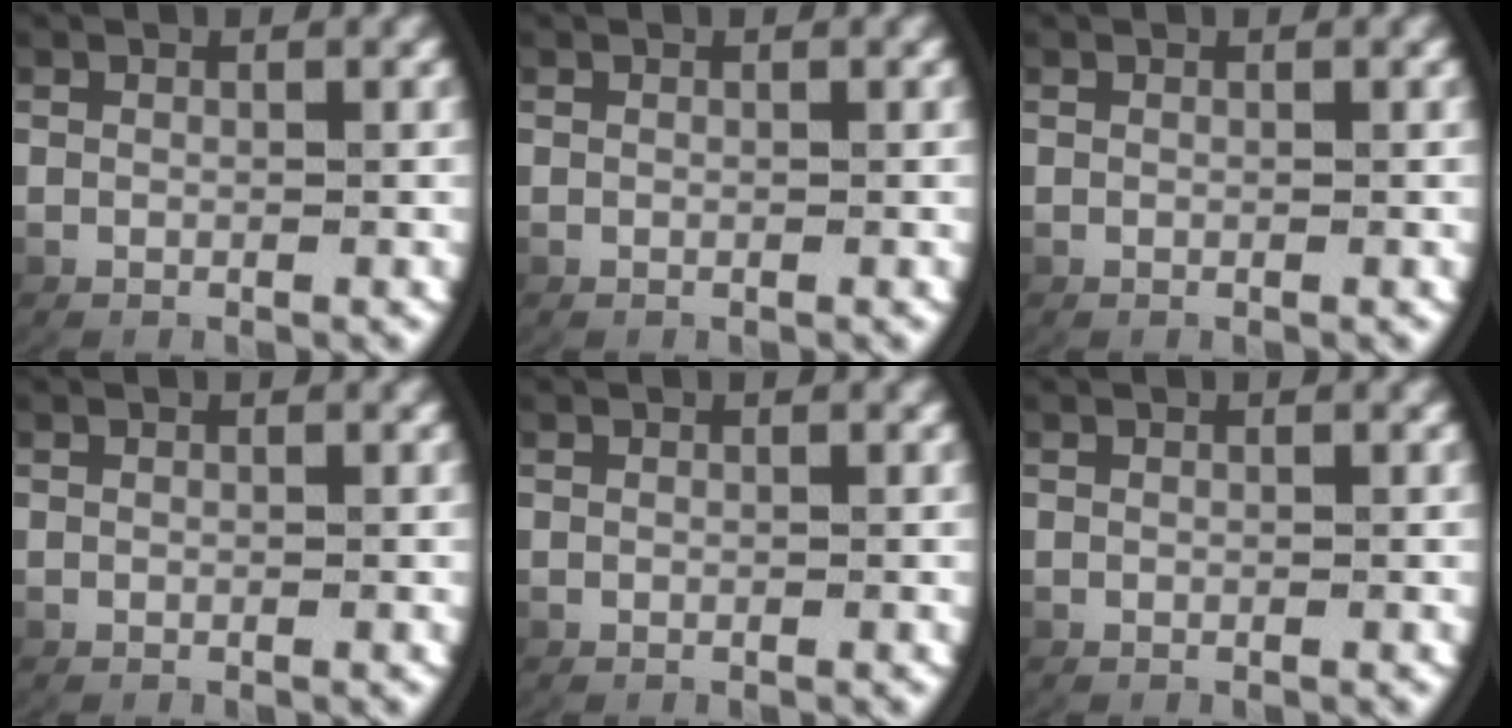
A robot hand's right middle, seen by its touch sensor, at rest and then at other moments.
{"total": 0.0}
{"total": 0.0}
{"total": 0.0}
{"total": 0.0}
{"total": 0.0}